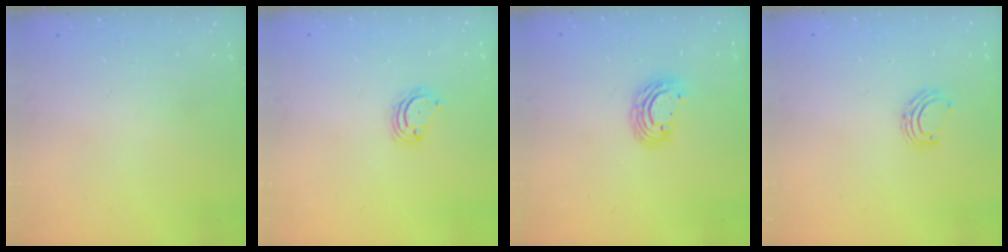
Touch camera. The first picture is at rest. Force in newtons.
{"total": 3.7, "press": 3.7, "slide": 0.3}
{"total": 7.3, "press": 7.1, "slide": 1.3}
{"total": 6.0, "press": 5.9, "slide": 1.1}